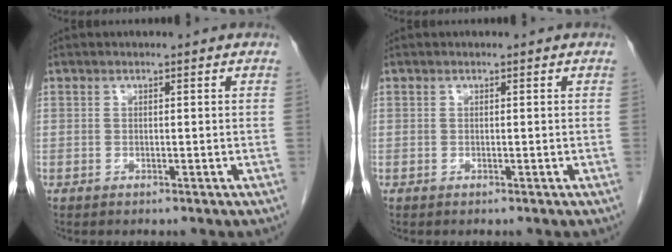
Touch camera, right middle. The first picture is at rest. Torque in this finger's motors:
{"motor_torque": [-0.03, -0.01, 0.00, -0.01]}